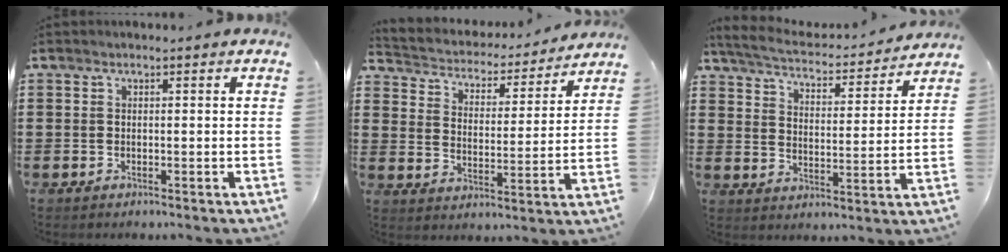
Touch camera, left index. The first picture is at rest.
{"total": 3.1, "force": [3.0, 0.6, -0.1], "torque": [-0.022, -0.030, 0.043]}
{"total": 4.0, "force": [3.9, 0.2, 0.9], "torque": [-0.041, -0.030, 0.060]}